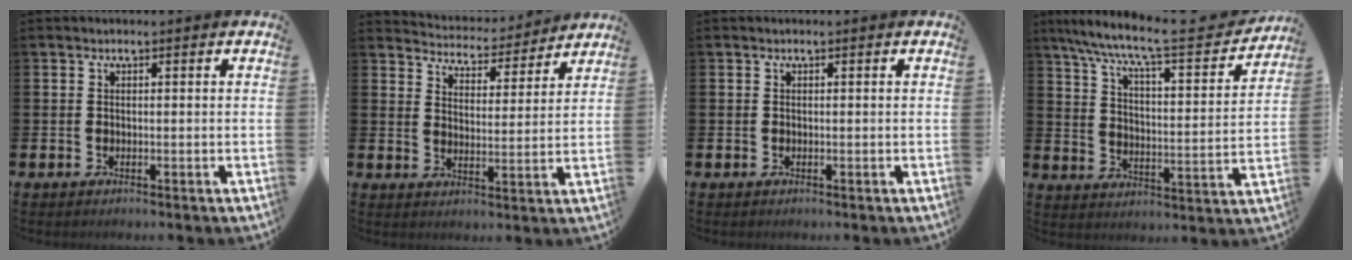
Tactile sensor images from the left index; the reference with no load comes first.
{"total": 4.8, "force": [4.7, 0.9, 0.0], "torque": [-0.016, -0.043, 0.078]}
{"total": 0.0}
{"total": 8.6, "force": [7.5, 1.2, 4.1], "torque": [-0.100, -0.056, 0.118]}